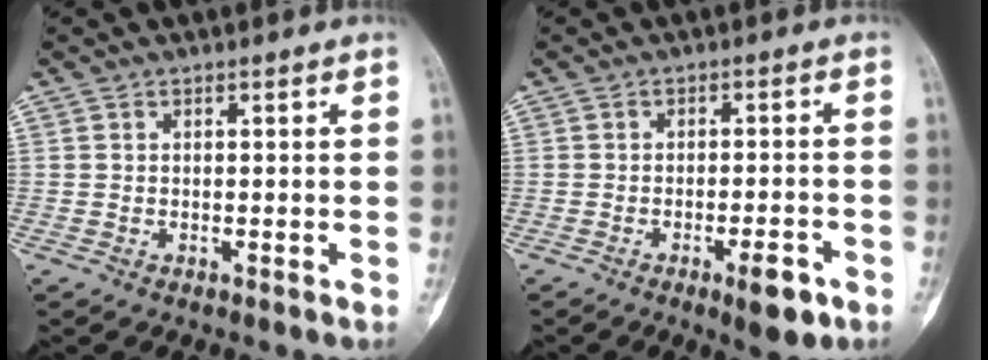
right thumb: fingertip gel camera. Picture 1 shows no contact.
{"total": 5.9, "force": [-3.1, 1.7, 4.7], "torque": [-0.061, 0.009, -0.038]}